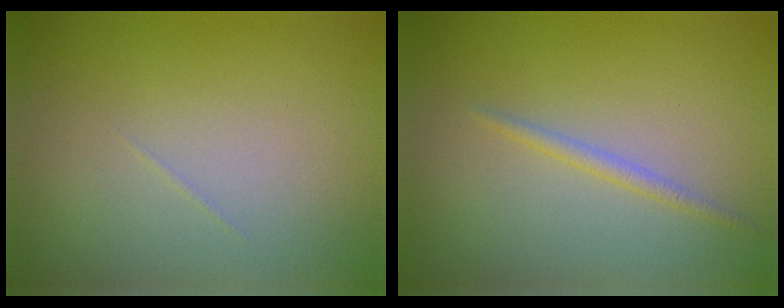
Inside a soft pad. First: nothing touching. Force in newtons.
{"total": 1.1, "press": 1.1, "slide": 0.0}